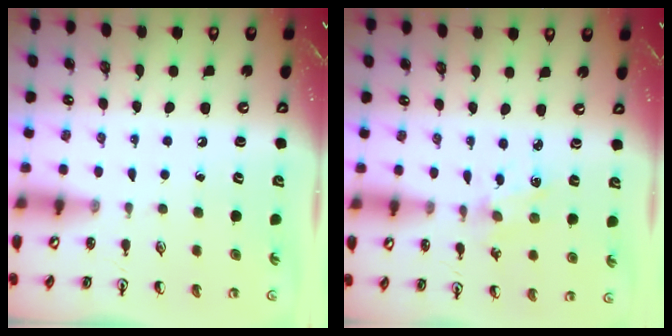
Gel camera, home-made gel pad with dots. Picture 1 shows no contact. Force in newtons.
{"total": 1.6, "press": 1.5, "slide": 0.4}